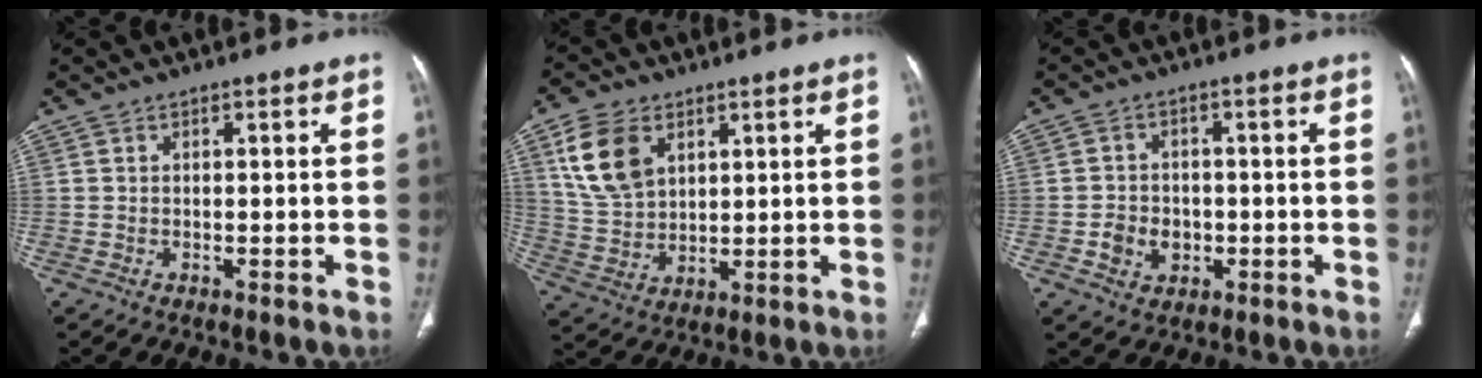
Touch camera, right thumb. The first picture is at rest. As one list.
[{"total": 11.3, "force": [4.9, 7.3, 7.1], "torque": [-0.120, -0.013, 0.105]}, {"total": 5.5, "force": [-1.4, 4.7, 2.6], "torque": [-0.023, 0.013, -0.017]}]